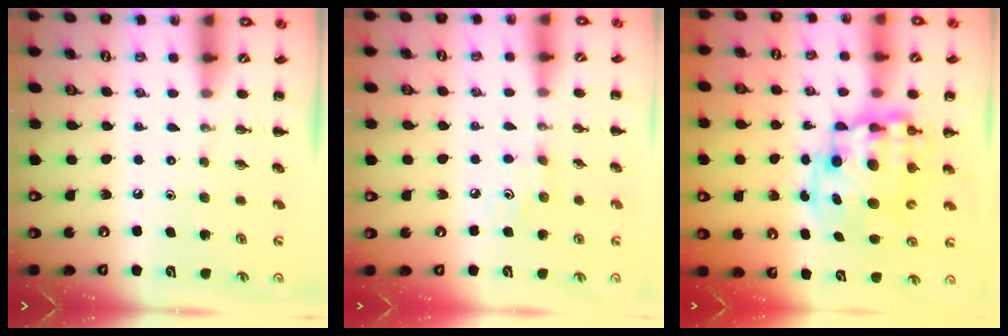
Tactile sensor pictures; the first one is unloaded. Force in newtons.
{"total": 3.4, "press": 3.3, "slide": 0.9}
{"total": 12.2, "press": 11.8, "slide": 3.0}